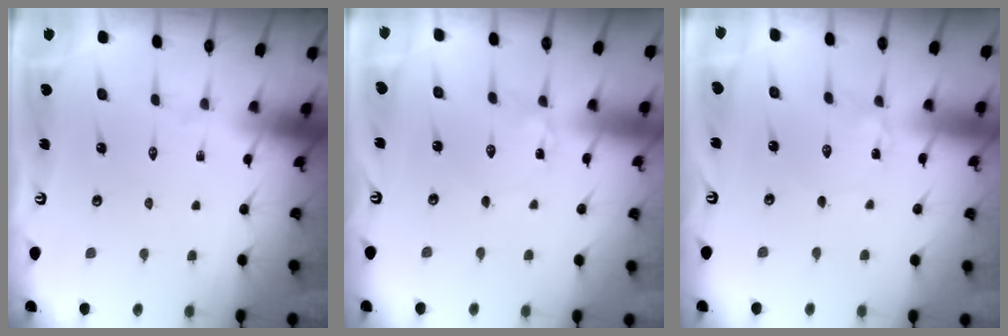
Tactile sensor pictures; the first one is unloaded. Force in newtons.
{"total": 1.2, "press": 1.1, "slide": 0.1}
{"total": 1.2, "press": 1.1, "slide": 0.1}